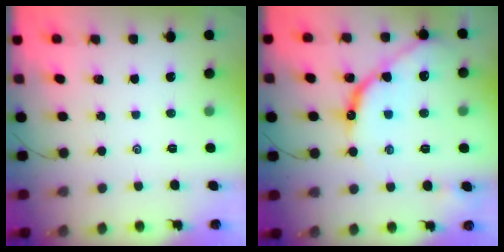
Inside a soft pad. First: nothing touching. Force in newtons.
{"total": 12.3, "press": 12.2, "slide": 1.0}